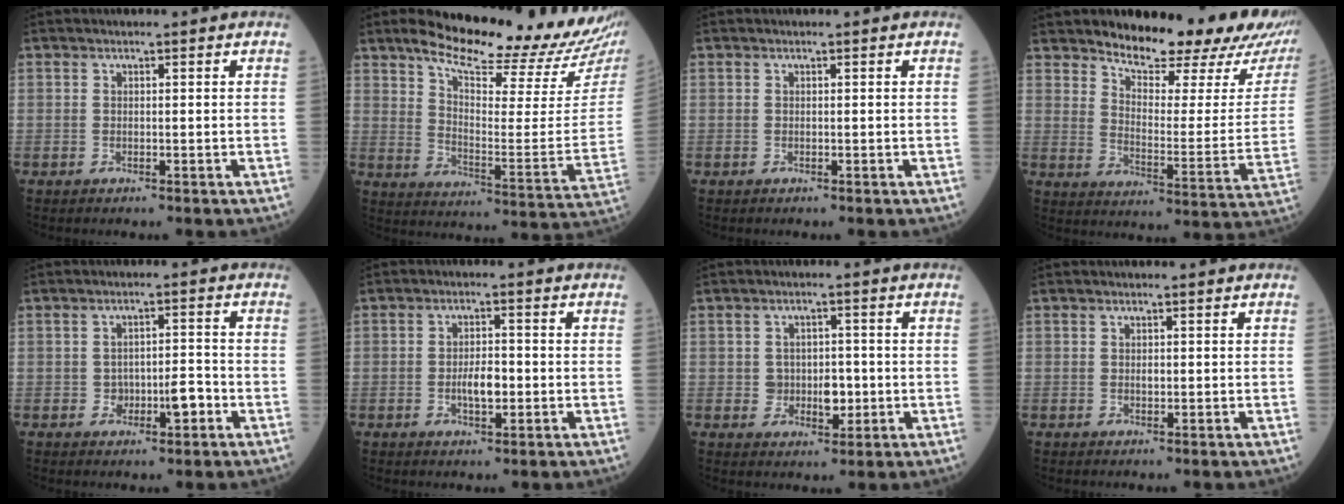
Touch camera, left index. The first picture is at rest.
{"total": 20.9, "force": [18.1, 1.6, 10.5], "torque": [-0.153, -0.068, 0.247]}
{"total": 0.0}
{"total": 19.7, "force": [17.5, 3.4, 8.3], "torque": [-0.101, -0.070, 0.216]}
{"total": 3.6, "force": [-1.4, 1.7, 2.8], "torque": [-0.033, 0.010, -0.018]}
{"total": 3.7, "force": [-0.9, 1.4, 3.3], "torque": [-0.056, 0.001, -0.015]}
{"total": 4.1, "force": [-0.5, 3.0, 2.7], "torque": [-0.028, 0.006, -0.001]}
{"total": 0.6, "force": [0.1, 0.4, 0.4], "torque": [-0.001, 0.001, 0.001]}